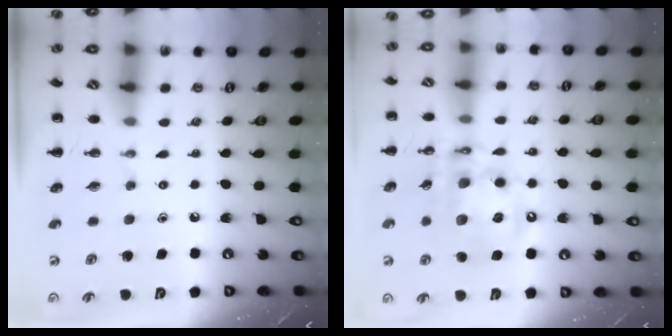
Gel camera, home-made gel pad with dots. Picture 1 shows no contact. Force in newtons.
{"total": 16.4, "press": 16.0, "slide": 3.5}